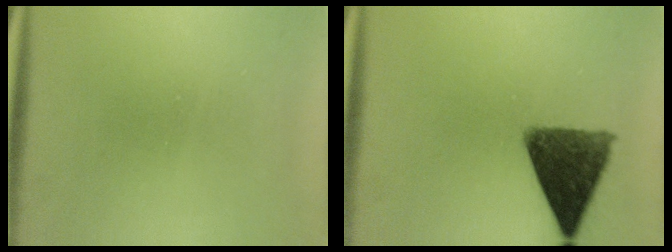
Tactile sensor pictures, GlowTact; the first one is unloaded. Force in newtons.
{"total": 11.6}